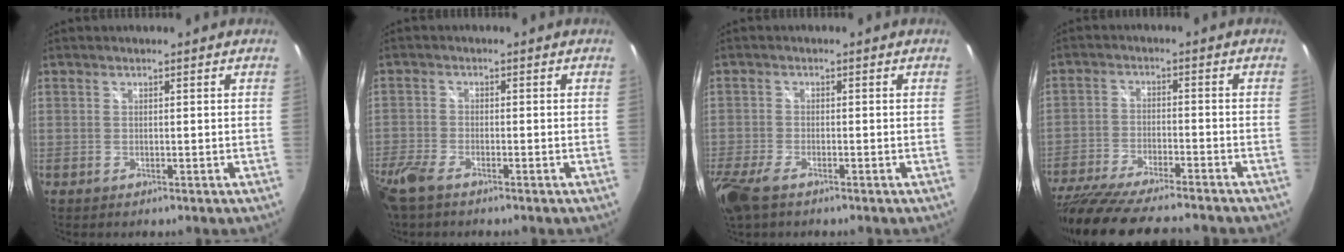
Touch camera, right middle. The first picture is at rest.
{"total": 7.1, "force": [-5.1, 2.4, 4.2], "torque": [-0.117, -0.023, -0.103]}
{"total": 6.8, "force": [-4.6, 2.4, 4.4], "torque": [-0.119, -0.024, -0.090]}
{"total": 20.5, "force": [-17.4, 3.7, 10.2], "torque": [-0.208, -0.047, -0.283]}